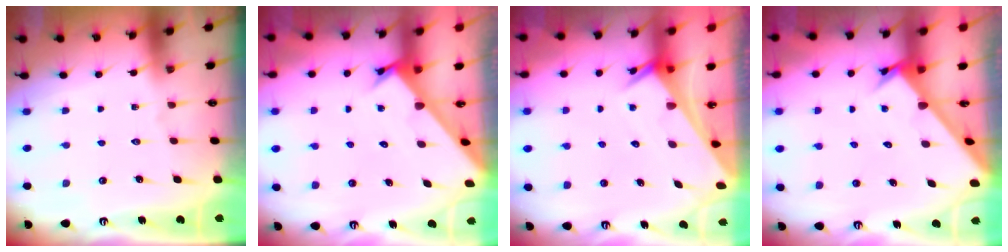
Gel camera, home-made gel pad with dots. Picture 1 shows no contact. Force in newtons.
{"total": 2.1, "press": 2.1, "slide": 0.2}
{"total": 2.6, "press": 2.6, "slide": 0.1}
{"total": 2.6, "press": 2.6, "slide": 0.3}